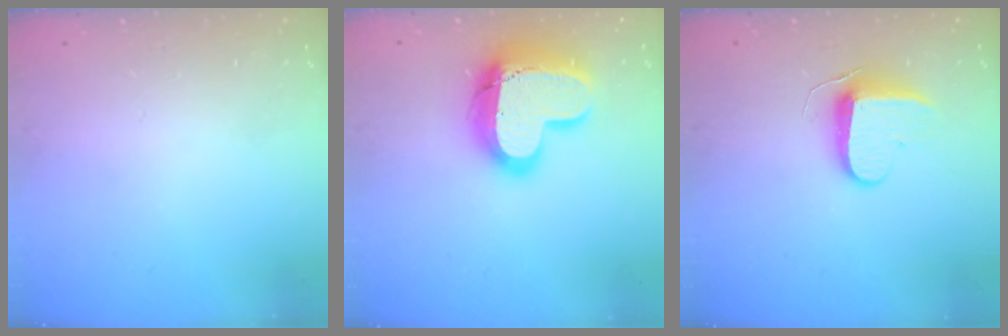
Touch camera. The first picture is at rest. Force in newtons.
{"total": 23.1, "press": 23.0, "slide": 1.7}
{"total": 9.0, "press": 9.0, "slide": 0.7}